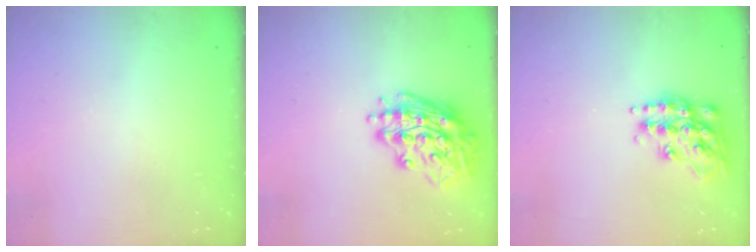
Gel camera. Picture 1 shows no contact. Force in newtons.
{"total": 16.4, "press": 16.2, "slide": 2.5}
{"total": 17.4, "press": 17.3, "slide": 1.2}